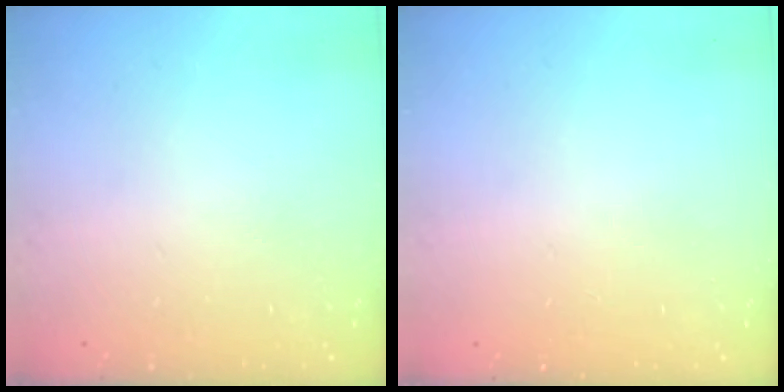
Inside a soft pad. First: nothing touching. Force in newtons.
{"total": 0.7, "press": 0.7, "slide": 0.1}